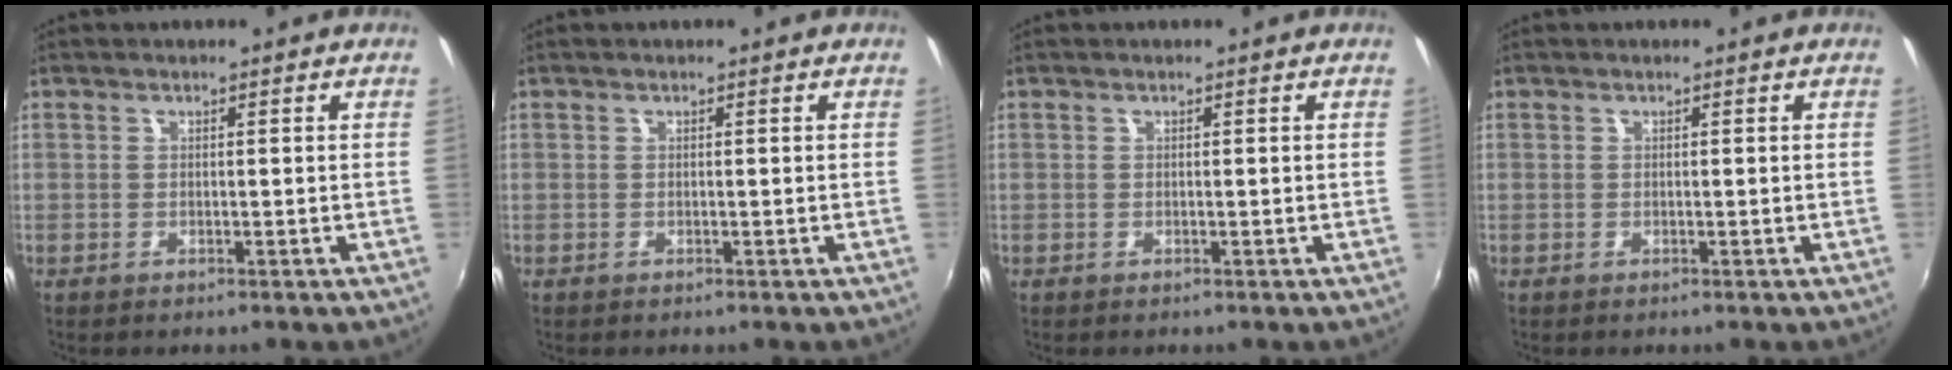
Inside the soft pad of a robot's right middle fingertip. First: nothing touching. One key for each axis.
{"total": 0.0}
{"total": 0.0}
{"total": 0.0}